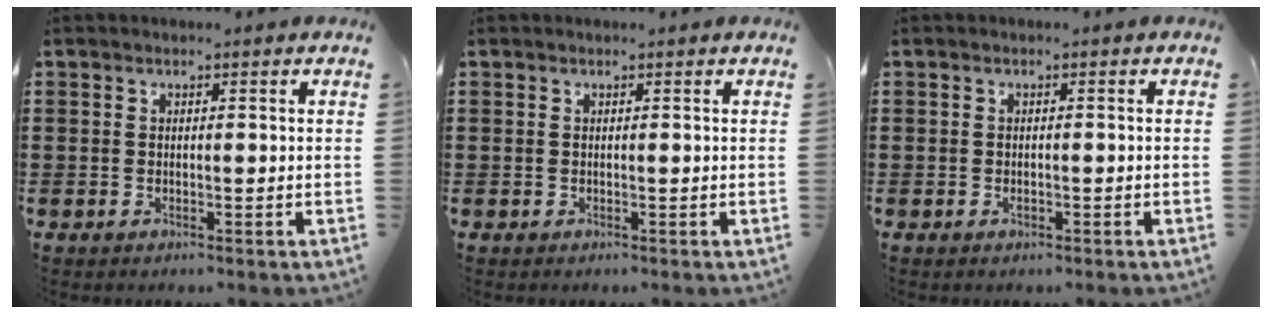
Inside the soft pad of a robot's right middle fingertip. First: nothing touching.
{"total": 0.0}
{"total": 0.5, "force": [-0.2, 0.3, 0.4], "torque": [-0.010, -0.004, -0.003]}